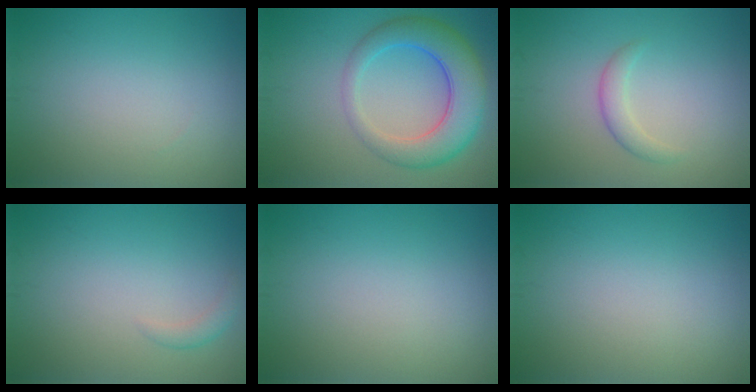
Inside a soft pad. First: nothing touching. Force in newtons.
{"total": 6.6, "press": 6.6, "slide": 0.3}
{"total": 1.6, "press": 1.6, "slide": 0.1}
{"total": 1.0, "press": 1.0, "slide": 0.0}
{"total": 0.0}
{"total": 0.0}